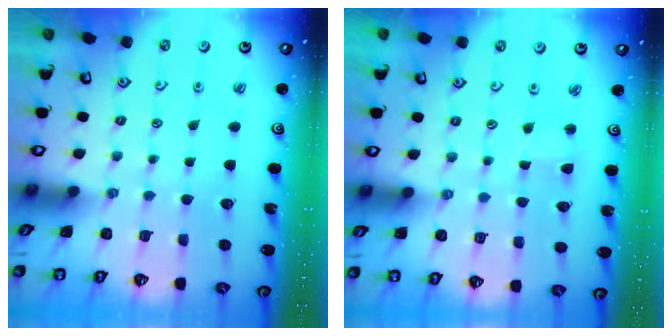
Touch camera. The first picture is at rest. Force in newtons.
{"total": 2.8, "press": 2.8, "slide": 0.3}